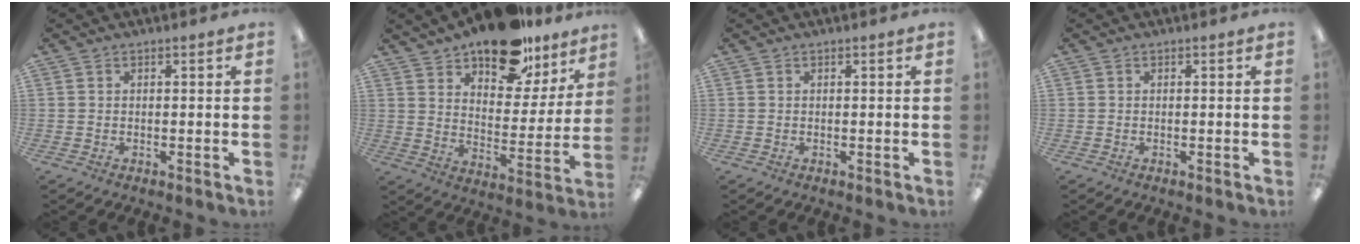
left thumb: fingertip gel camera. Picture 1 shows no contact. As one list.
[{"total": 19.2, "force": [14.5, 8.7, 9.1], "torque": [-0.138, -0.089, 0.249]}, {"total": 0.0}, {"total": 0.0}]